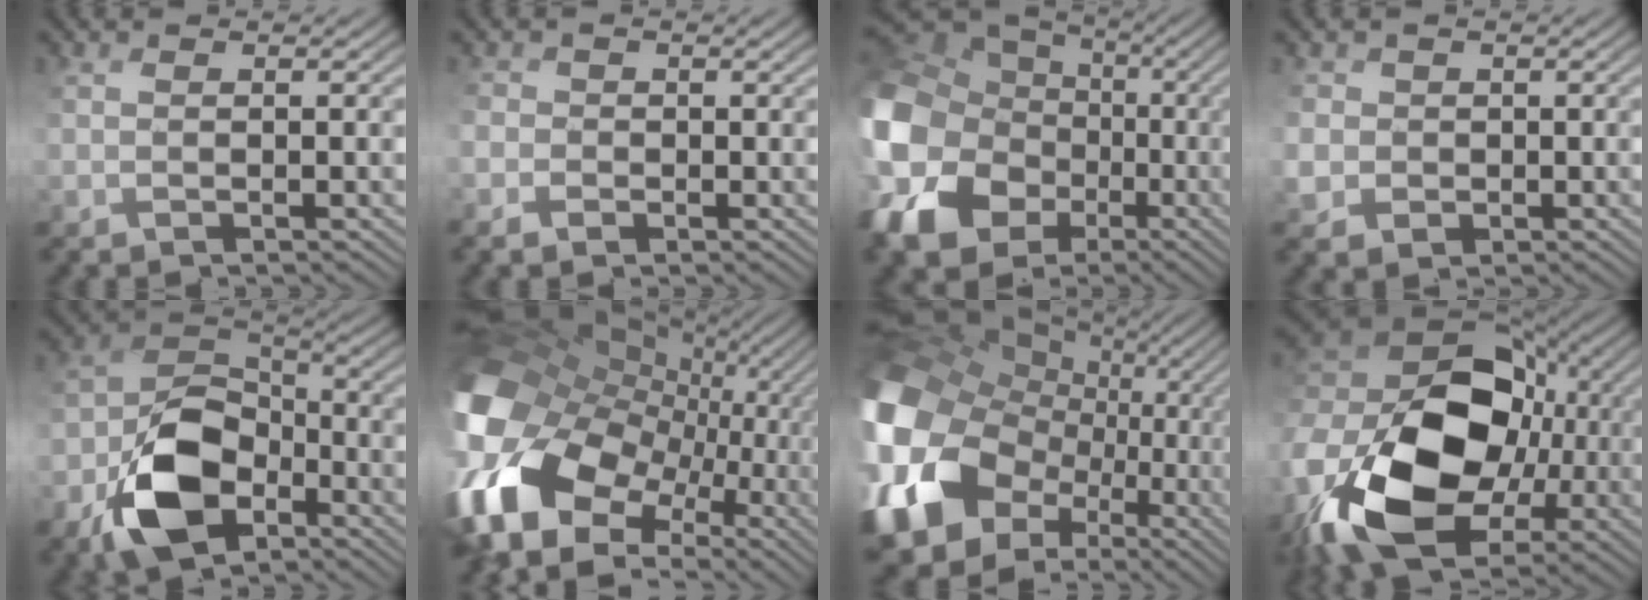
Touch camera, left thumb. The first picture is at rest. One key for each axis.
{"total": 2.5, "fx": -1.1, "fy": 2.1, "fz": 0.7, "tx": -0.025, "ty": -0.007, "tz": -0.030}
{"total": 21.7, "fx": -4.1, "fy": 17.5, "fz": 12.1, "tx": -0.332, "ty": -0.032, "tz": -0.088}
{"total": 3.2, "fx": 0.1, "fy": 3.1, "fz": 0.6, "tx": -0.032, "ty": -0.005, "tz": -0.002}
{"total": 12.0, "fx": -5.7, "fy": 7.6, "fz": 7.3, "tx": -0.153, "ty": -0.009, "tz": -0.114}
{"total": 21.3, "fx": -2.4, "fy": 16.3, "fz": 13.4, "tx": -0.328, "ty": -0.040, "tz": -0.029}
{"total": 20.9, "fx": -1.9, "fy": 17.3, "fz": 11.6, "tx": -0.325, "ty": -0.029, "tz": -0.027}
{"total": 19.8, "fx": -5.3, "fy": 13.0, "fz": 13.9, "tx": -0.321, "ty": -0.042, "tz": -0.082}